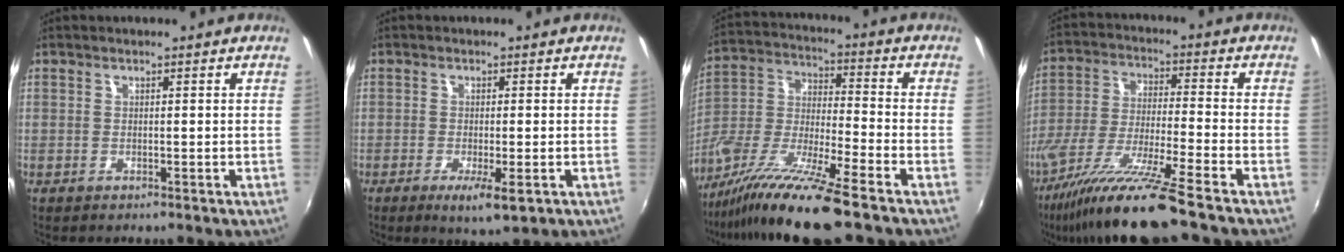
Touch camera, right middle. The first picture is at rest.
{"total": 5.0, "force": [-2.2, 0.9, 4.4], "torque": [-0.084, -0.014, -0.032]}
{"total": 15.8, "force": [-11.8, 0.5, 10.5], "torque": [-0.217, -0.022, -0.227]}
{"total": 15.6, "force": [-12.3, -1.1, 9.5], "torque": [-0.192, -0.034, -0.224]}